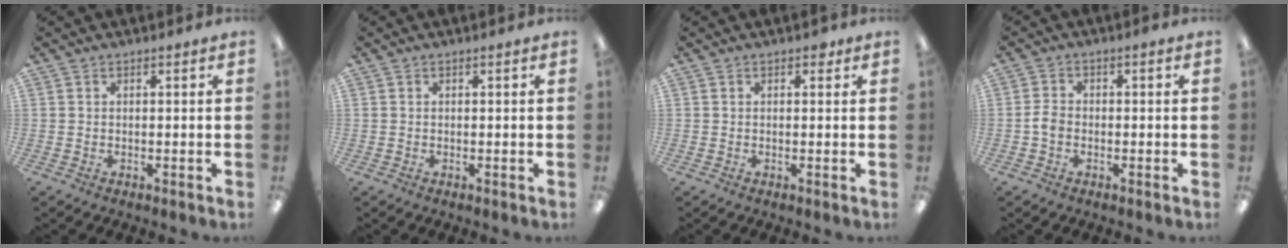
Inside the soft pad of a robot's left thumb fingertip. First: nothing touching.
{"total": 0.0}
{"total": 1.2, "force": [0.6, 0.8, 0.7], "torque": [-0.008, 0.000, 0.008]}
{"total": 2.8, "force": [-0.8, 1.8, 2.0], "torque": [-0.035, 0.007, -0.015]}